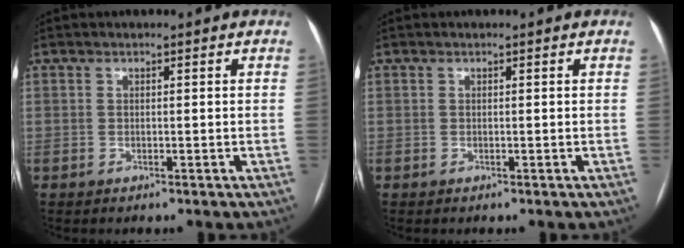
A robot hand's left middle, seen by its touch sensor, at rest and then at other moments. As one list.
[{"total": 0.0}]